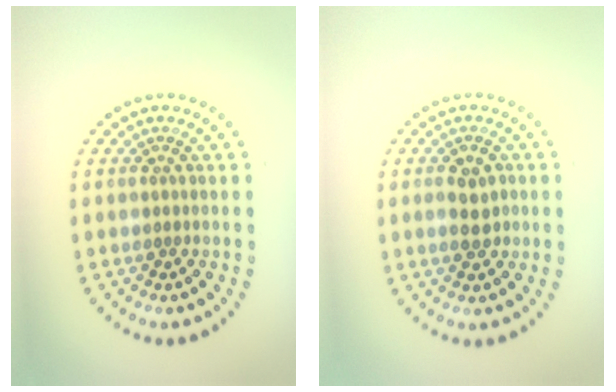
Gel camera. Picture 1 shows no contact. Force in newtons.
{"total": 2.3, "press": 2.3, "slide": 0.2}